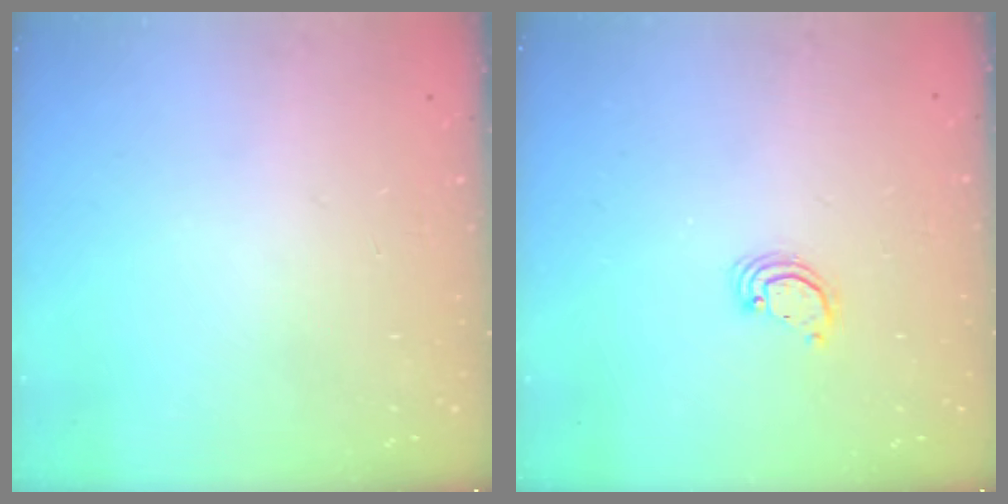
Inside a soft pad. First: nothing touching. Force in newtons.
{"total": 2.6, "press": 2.6, "slide": 0.2}